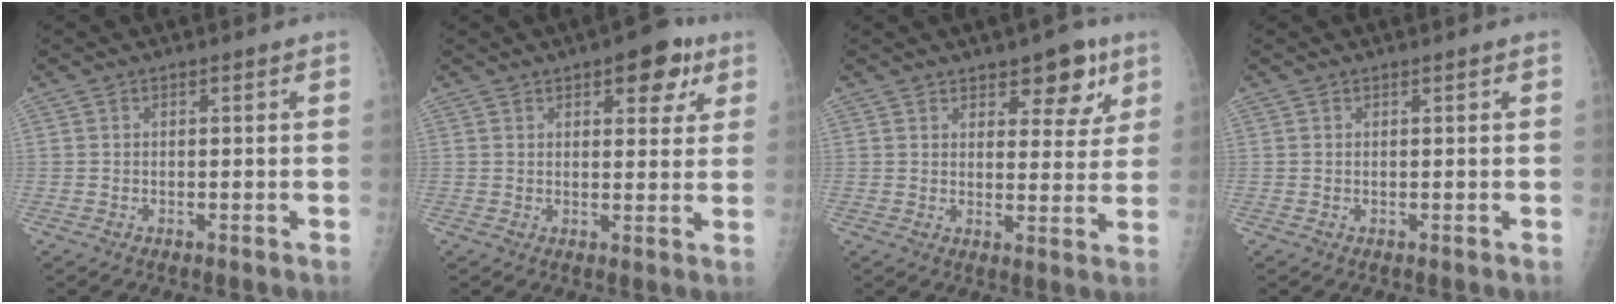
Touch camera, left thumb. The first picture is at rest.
{"total": 7.7, "force": [4.1, 3.8, 5.4], "torque": [-0.035, -0.012, 0.046]}
{"total": 7.9, "force": [4.9, 4.1, 4.7], "torque": [-0.024, -0.024, 0.065]}
{"total": 0.0}